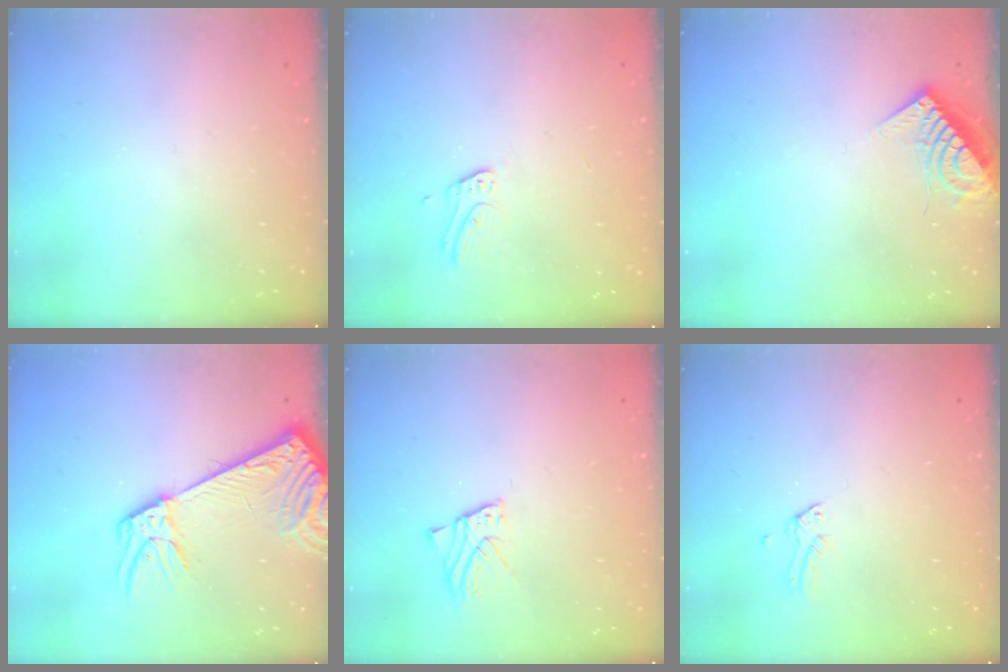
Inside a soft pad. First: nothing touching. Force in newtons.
{"total": 6.1, "press": 6.1, "slide": 0.5}
{"total": 6.6, "press": 6.6, "slide": 0.6}
{"total": 9.3, "press": 8.9, "slide": 2.5}
{"total": 2.7, "press": 2.7, "slide": 0.2}
{"total": 0.0}